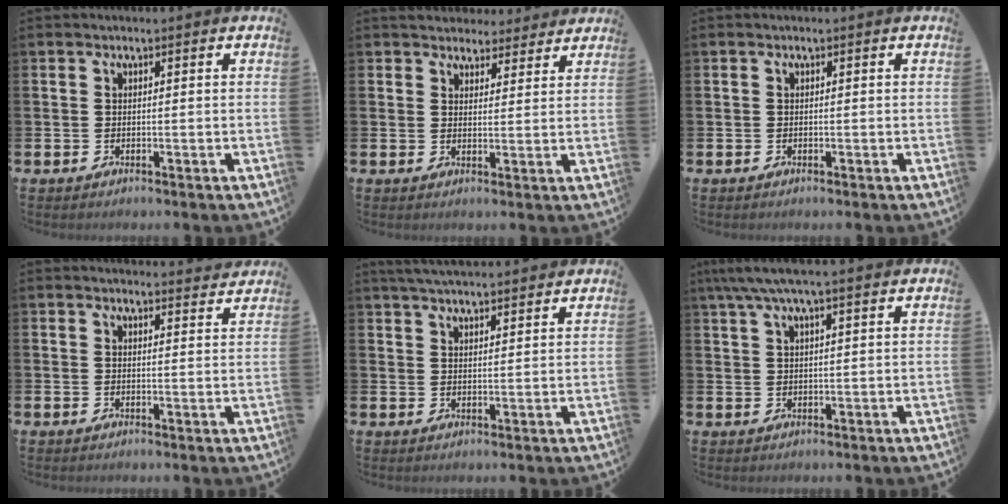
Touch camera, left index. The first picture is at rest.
{"total": 4.1, "force": [3.8, 1.4, -0.2], "torque": [-0.003, -0.022, 0.068]}
{"total": 0.0}
{"total": 2.6, "force": [2.6, 0.3, 0.0], "torque": [0.016, -0.023, 0.043]}
{"total": 4.0, "force": [4.0, 0.2, 0.7], "torque": [-0.018, -0.015, 0.072]}
{"total": 4.3, "force": [3.3, 0.4, 2.8], "torque": [-0.068, 0.001, 0.061]}